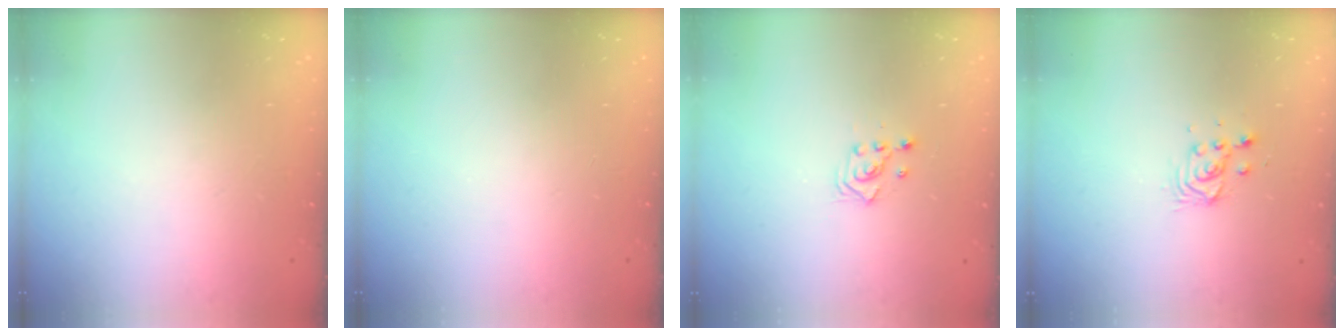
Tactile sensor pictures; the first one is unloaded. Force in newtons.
{"total": 0.0}
{"total": 2.3, "press": 2.3, "slide": 0.3}
{"total": 3.4, "press": 3.4, "slide": 0.4}